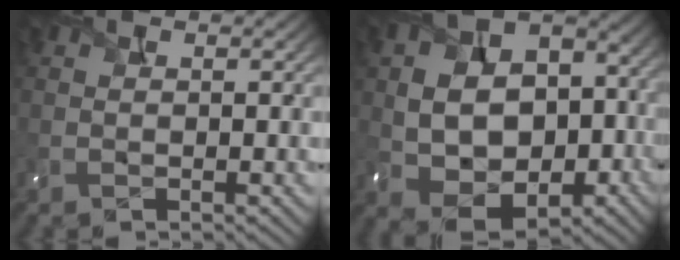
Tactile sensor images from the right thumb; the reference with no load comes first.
{"total": 12.4, "force": [-0.9, 9.0, 8.5], "torque": [-0.164, -0.019, -0.011]}